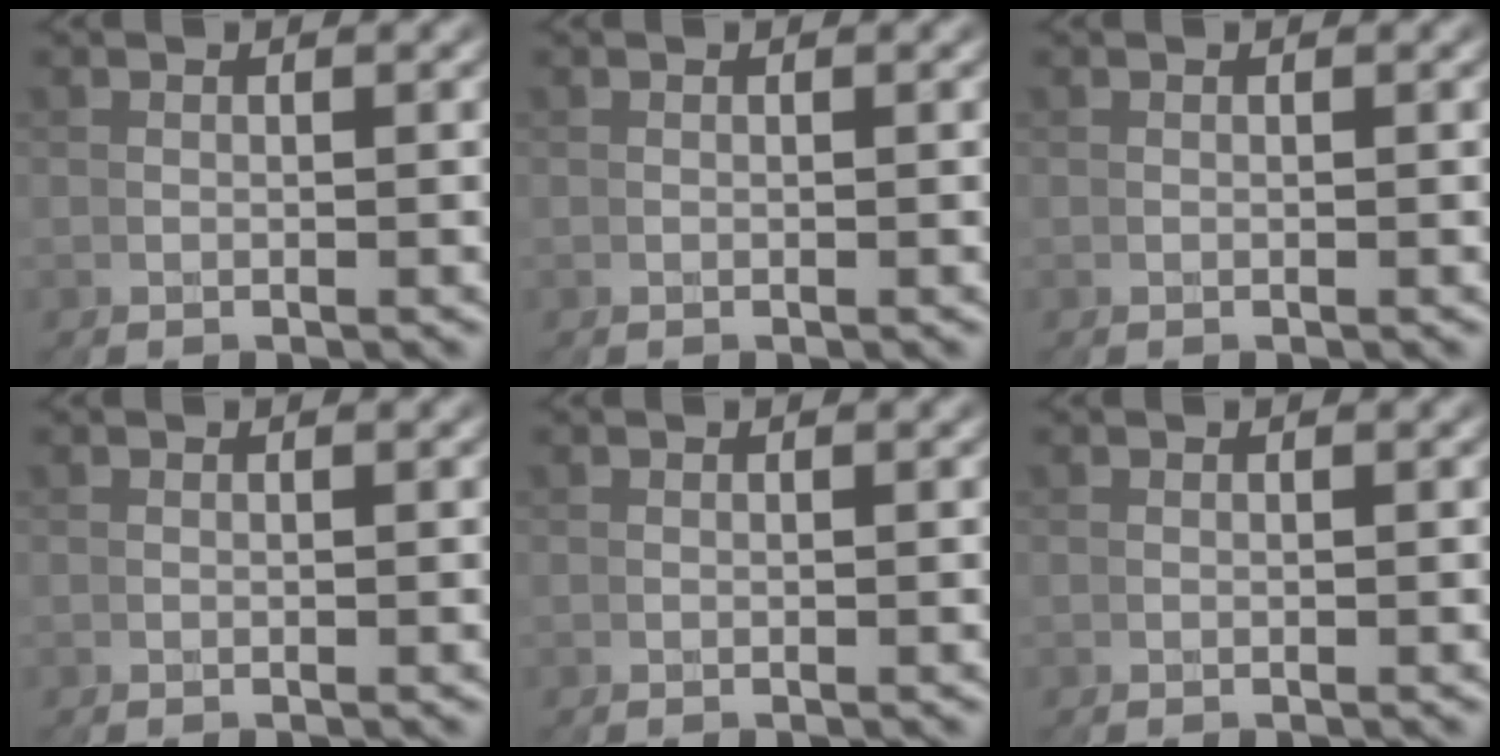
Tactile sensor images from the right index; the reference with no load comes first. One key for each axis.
{"total": 0.0}
{"total": 0.0}
{"total": 0.0}
{"total": 0.0}
{"total": 0.0}